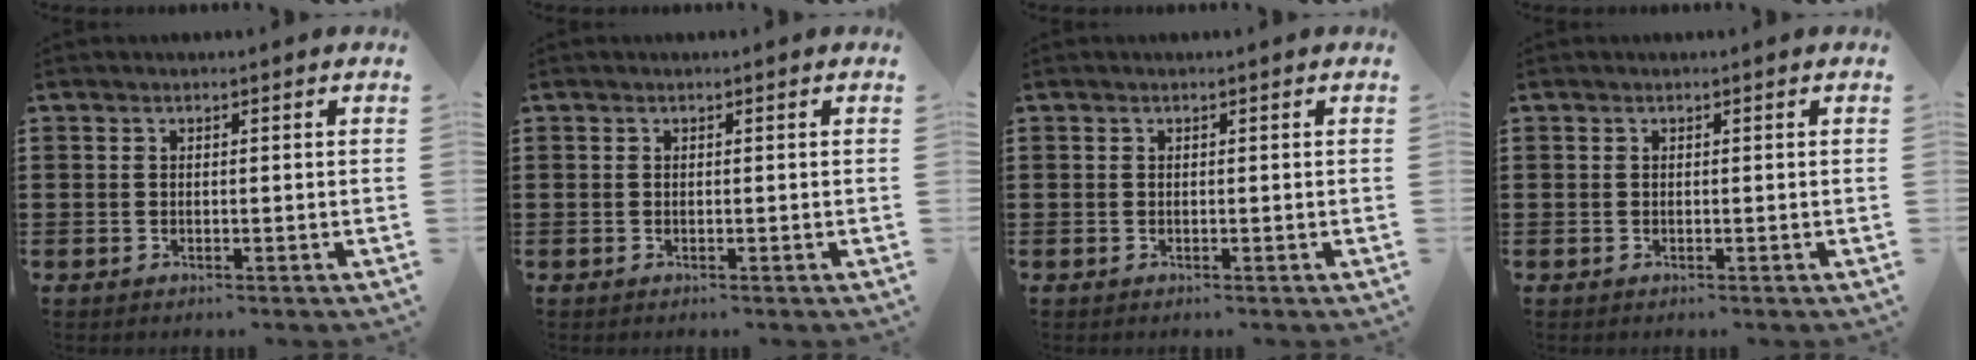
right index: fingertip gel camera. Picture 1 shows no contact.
{"total": 0.0}
{"total": 0.0}
{"total": 0.0}